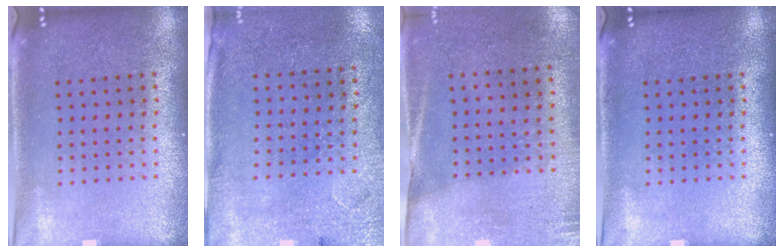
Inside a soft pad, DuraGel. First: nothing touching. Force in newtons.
{"total": 2.6, "press": 2.1, "slide": 1.5}
{"total": 2.7, "press": 2.4, "slide": 1.3}
{"total": 0.0}